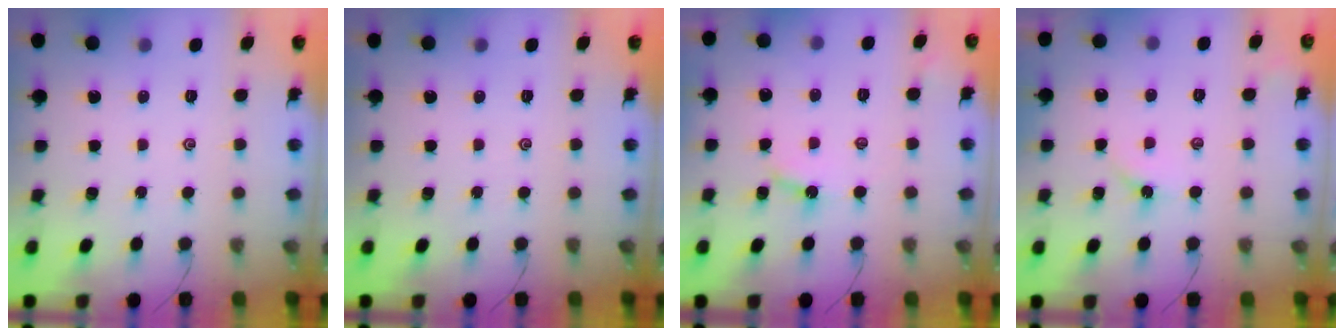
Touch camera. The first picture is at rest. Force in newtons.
{"total": 0.0}
{"total": 4.0, "press": 3.9, "slide": 0.5}
{"total": 2.3, "press": 2.3, "slide": 0.4}